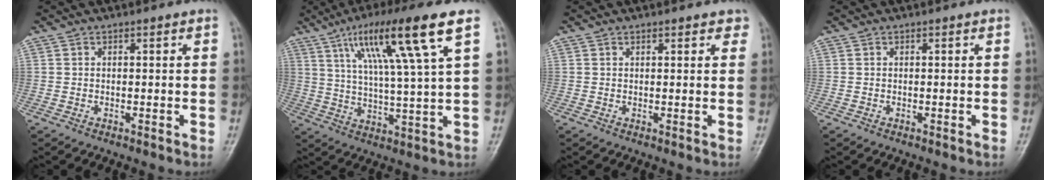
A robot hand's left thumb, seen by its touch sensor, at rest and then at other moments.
{"total": 15.7, "force": [7.5, 0.9, 13.8], "torque": [-0.244, -0.013, 0.130]}
{"total": 2.0, "force": [1.5, 0.9, 1.0], "torque": [0.006, -0.004, 0.013]}
{"total": 0.0}